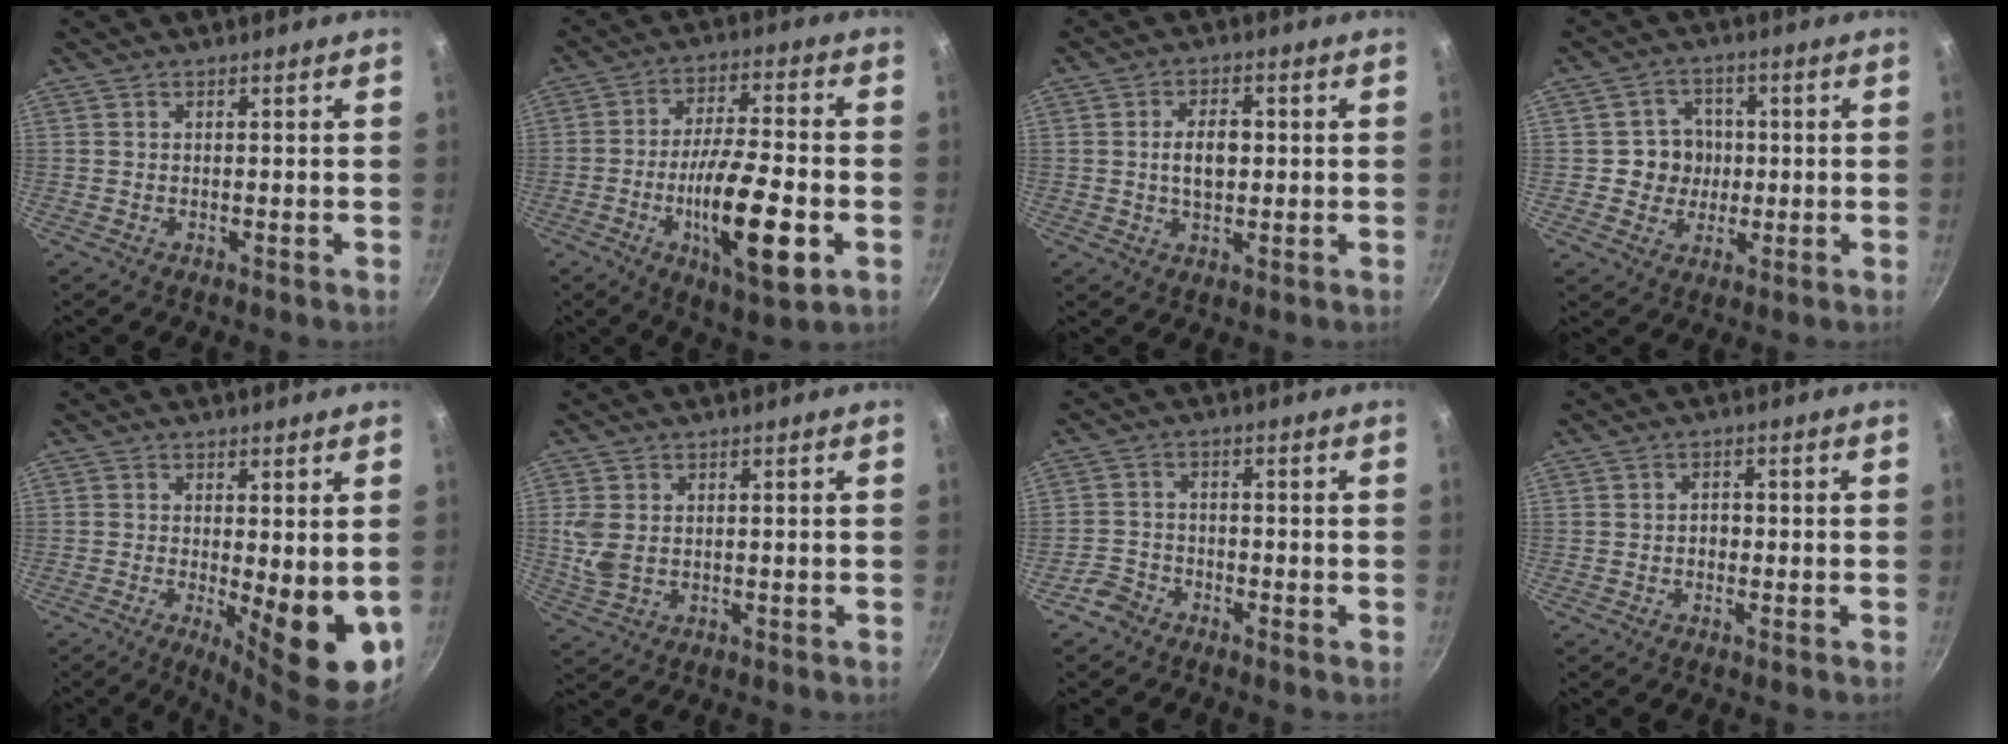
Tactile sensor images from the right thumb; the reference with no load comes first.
{"total": 17.7, "force": [-5.2, 5.4, 16.0], "torque": [-0.271, 0.017, -0.087]}
{"total": 6.2, "force": [0.3, 3.7, 5.0], "torque": [-0.069, 0.008, 0.004]}
{"total": 8.4, "force": [-0.2, 7.8, 3.1], "torque": [-0.009, 0.011, -0.009]}
{"total": 10.9, "force": [-1.2, 3.4, 10.3], "torque": [-0.121, -0.014, -0.004]}
{"total": 5.0, "force": [0.5, 3.5, 3.6], "torque": [-0.076, -0.004, 0.014]}
{"total": 3.5, "force": [-2.7, 2.1, 0.8], "torque": [-0.012, 0.030, -0.054]}
{"total": 1.9, "force": [-0.4, 1.5, 1.1], "torque": [-0.010, 0.008, -0.008]}